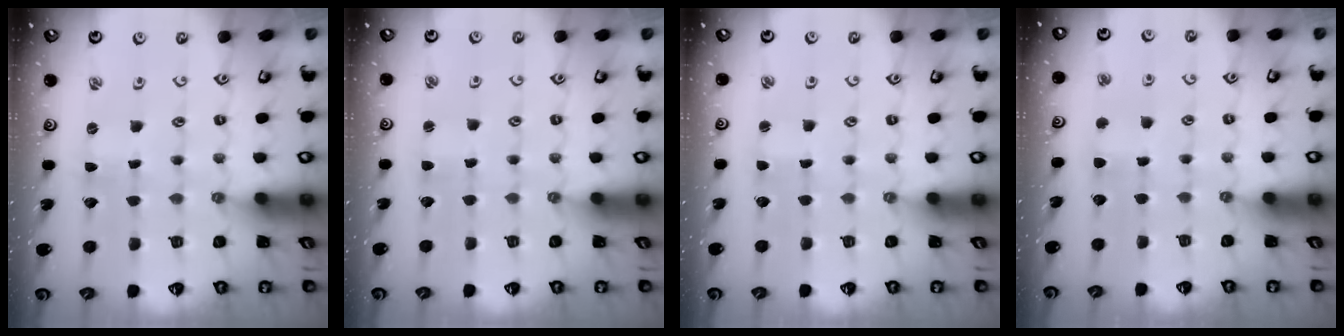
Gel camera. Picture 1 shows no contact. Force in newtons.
{"total": 1.7, "press": 1.7, "slide": 0.2}
{"total": 1.7, "press": 1.7, "slide": 0.1}
{"total": 3.8, "press": 3.7, "slide": 0.6}